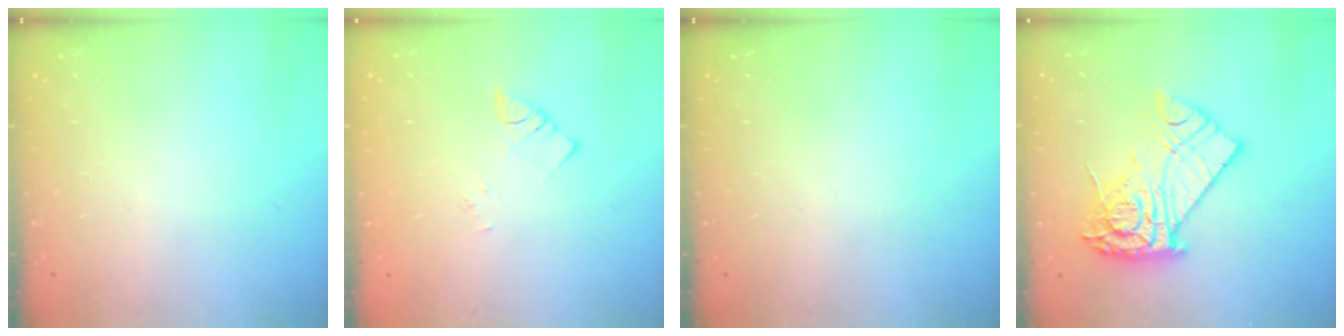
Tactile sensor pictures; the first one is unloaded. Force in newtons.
{"total": 2.2, "press": 2.2, "slide": 0.2}
{"total": 0.0}
{"total": 15.9, "press": 15.8, "slide": 1.4}